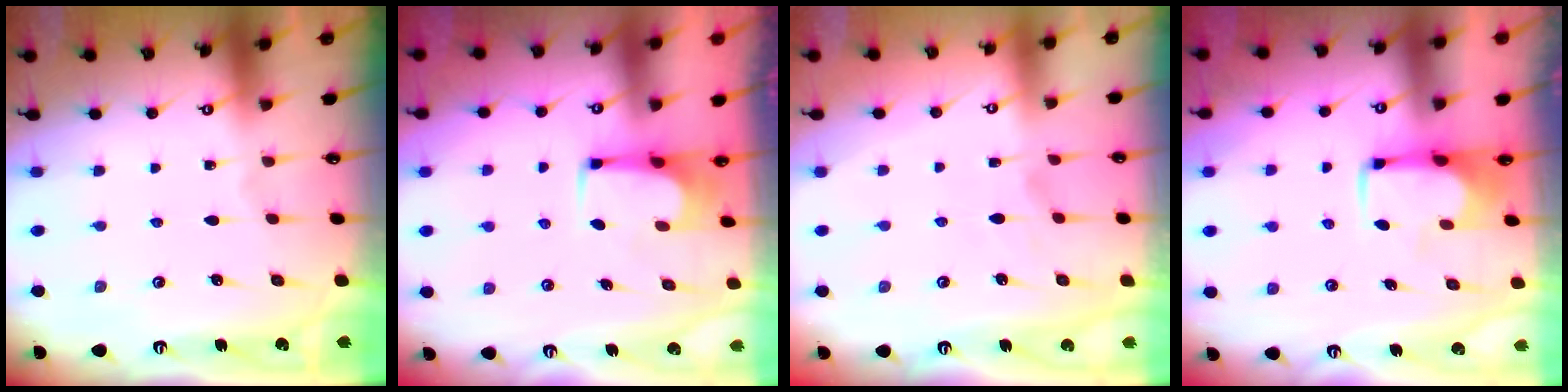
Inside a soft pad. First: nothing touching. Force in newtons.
{"total": 3.4, "press": 3.4, "slide": 0.2}
{"total": 1.1, "press": 0.4, "slide": 1.1}
{"total": 1.2, "press": 1.1, "slide": 0.5}